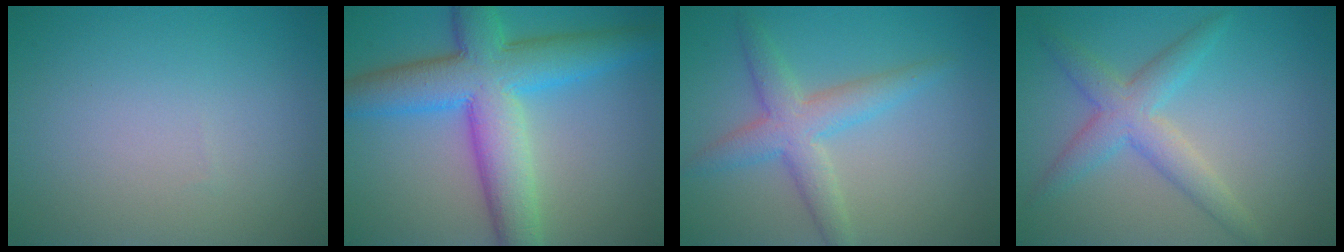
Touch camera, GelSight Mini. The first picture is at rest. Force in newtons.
{"total": 9.6, "press": 9.6, "slide": 0.3}
{"total": 4.1, "press": 4.1, "slide": 0.4}
{"total": 3.8, "press": 3.8, "slide": 0.1}